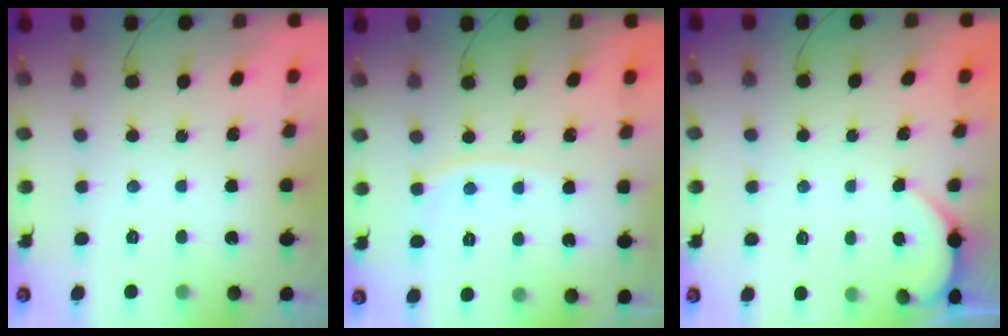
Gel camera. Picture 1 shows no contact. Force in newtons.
{"total": 5.5, "press": 5.5, "slide": 0.8}
{"total": 1.4, "press": 1.4, "slide": 0.2}